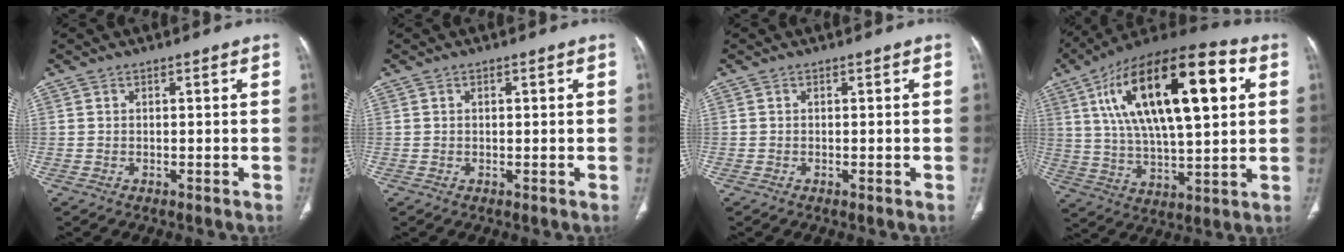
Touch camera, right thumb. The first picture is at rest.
{"total": 0.6, "force": [0.2, 0.4, 0.5], "torque": [-0.011, 0.002, 0.004]}
{"total": 0.0}
{"total": 28.4, "force": [8.7, 11.2, 24.6], "torque": [-0.415, 0.008, 0.136]}